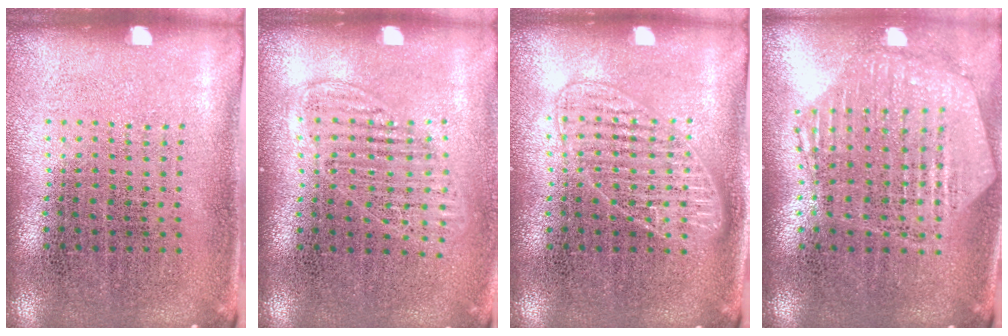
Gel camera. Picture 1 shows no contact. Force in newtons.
{"total": 1.3, "press": 1.2, "slide": 0.6}
{"total": 2.3, "press": 2.2, "slide": 0.3}
{"total": 1.2, "press": 1.2, "slide": 0.2}